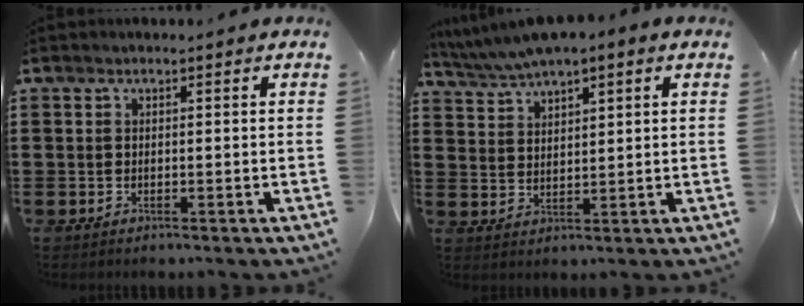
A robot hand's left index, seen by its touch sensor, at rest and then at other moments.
{"total": 3.1, "force": [2.8, 0.6, 1.0], "torque": [-0.033, -0.008, 0.048]}